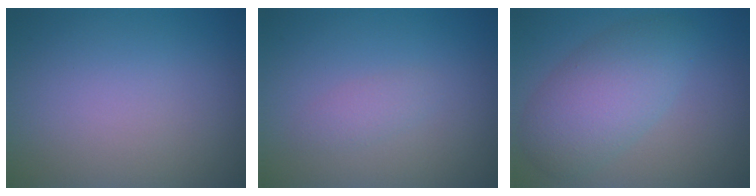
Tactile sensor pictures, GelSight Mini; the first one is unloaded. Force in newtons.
{"total": 1.1, "press": 1.1, "slide": 0.0}
{"total": 5.4, "press": 5.4, "slide": 0.0}